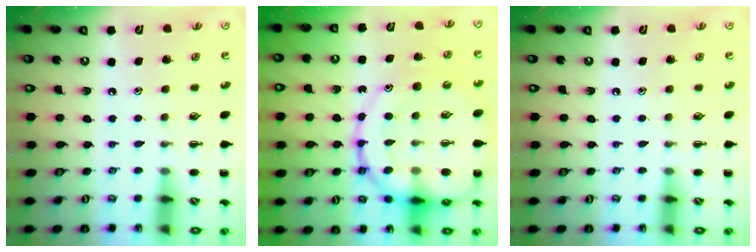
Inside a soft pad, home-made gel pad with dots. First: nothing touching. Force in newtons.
{"total": 23.5, "press": 23.3, "slide": 3.2}
{"total": 0.0}